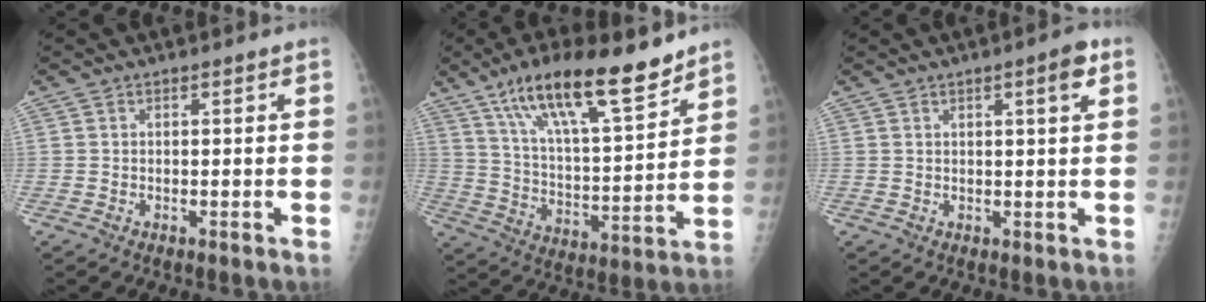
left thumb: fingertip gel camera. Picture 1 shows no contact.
{"total": 19.8, "force": [13.6, 5.2, 13.3], "torque": [-0.200, -0.060, 0.237]}
{"total": 3.8, "force": [1.7, 0.5, 3.4], "torque": [-0.045, -0.005, 0.023]}